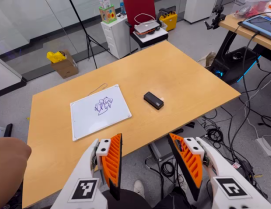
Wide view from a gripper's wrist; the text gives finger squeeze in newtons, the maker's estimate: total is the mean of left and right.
{"total": 0.0}